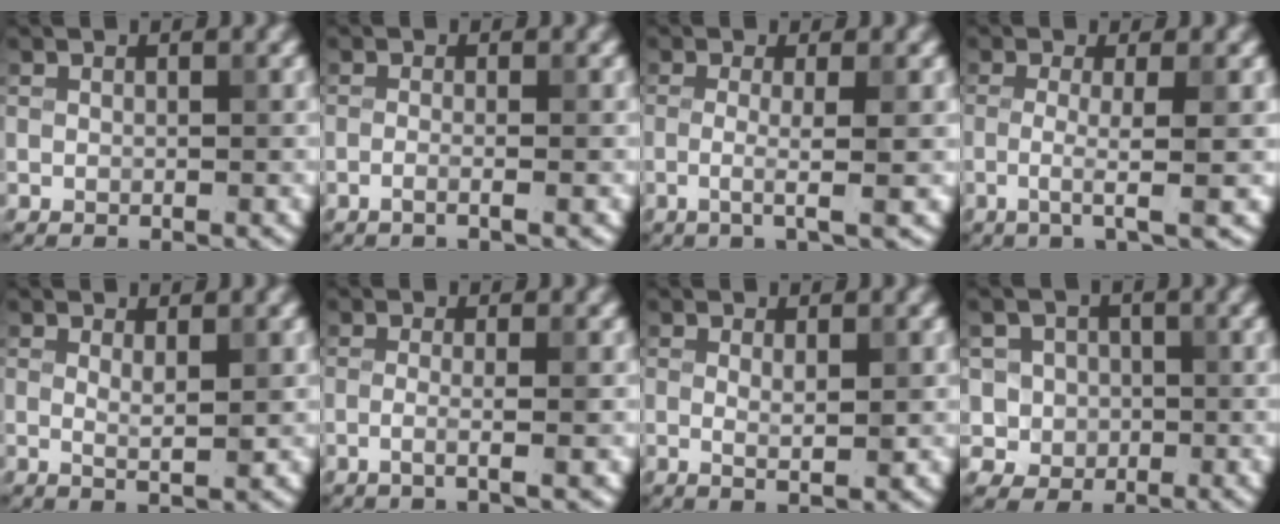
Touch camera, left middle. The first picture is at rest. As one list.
[{"total": 1.6, "force": [-0.5, 0.5, 1.4], "torque": [-0.017, -0.003, -0.017]}, {"total": 2.8, "force": [-0.3, 0.6, 2.7], "torque": [-0.043, -0.008, -0.013]}, {"total": 3.1, "force": [-0.5, 0.5, 3.1], "torque": [-0.052, -0.008, -0.016]}, {"total": 1.5, "force": [0.6, 0.2, 1.4], "torque": [-0.022, -0.008, 0.009]}, {"total": 2.2, "force": [-0.4, 0.7, 2.1], "torque": [-0.030, -0.004, -0.016]}, {"total": 1.6, "force": [0.3, 0.3, 1.6], "torque": [-0.025, -0.005, 0.004]}, {"total": 4.3, "force": [0.3, 4.1, 1.1], "torque": [-0.006, 0.017, -0.002]}]